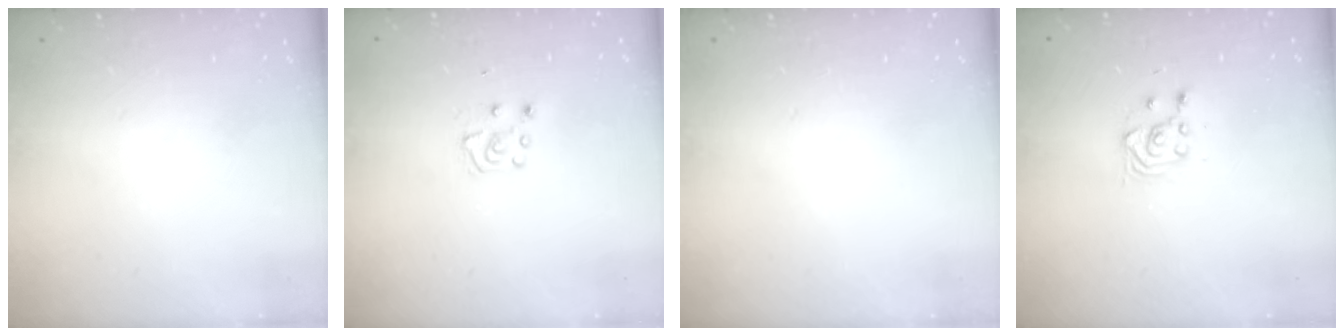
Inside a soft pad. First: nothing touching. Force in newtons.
{"total": 5.1, "press": 5.0, "slide": 0.6}
{"total": 0.0}
{"total": 3.3, "press": 3.1, "slide": 1.1}